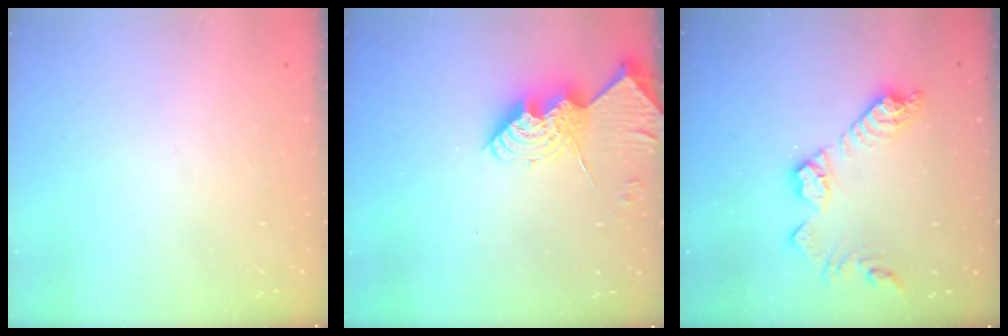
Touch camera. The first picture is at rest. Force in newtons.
{"total": 13.0, "press": 12.9, "slide": 0.9}
{"total": 14.3, "press": 14.3, "slide": 1.0}